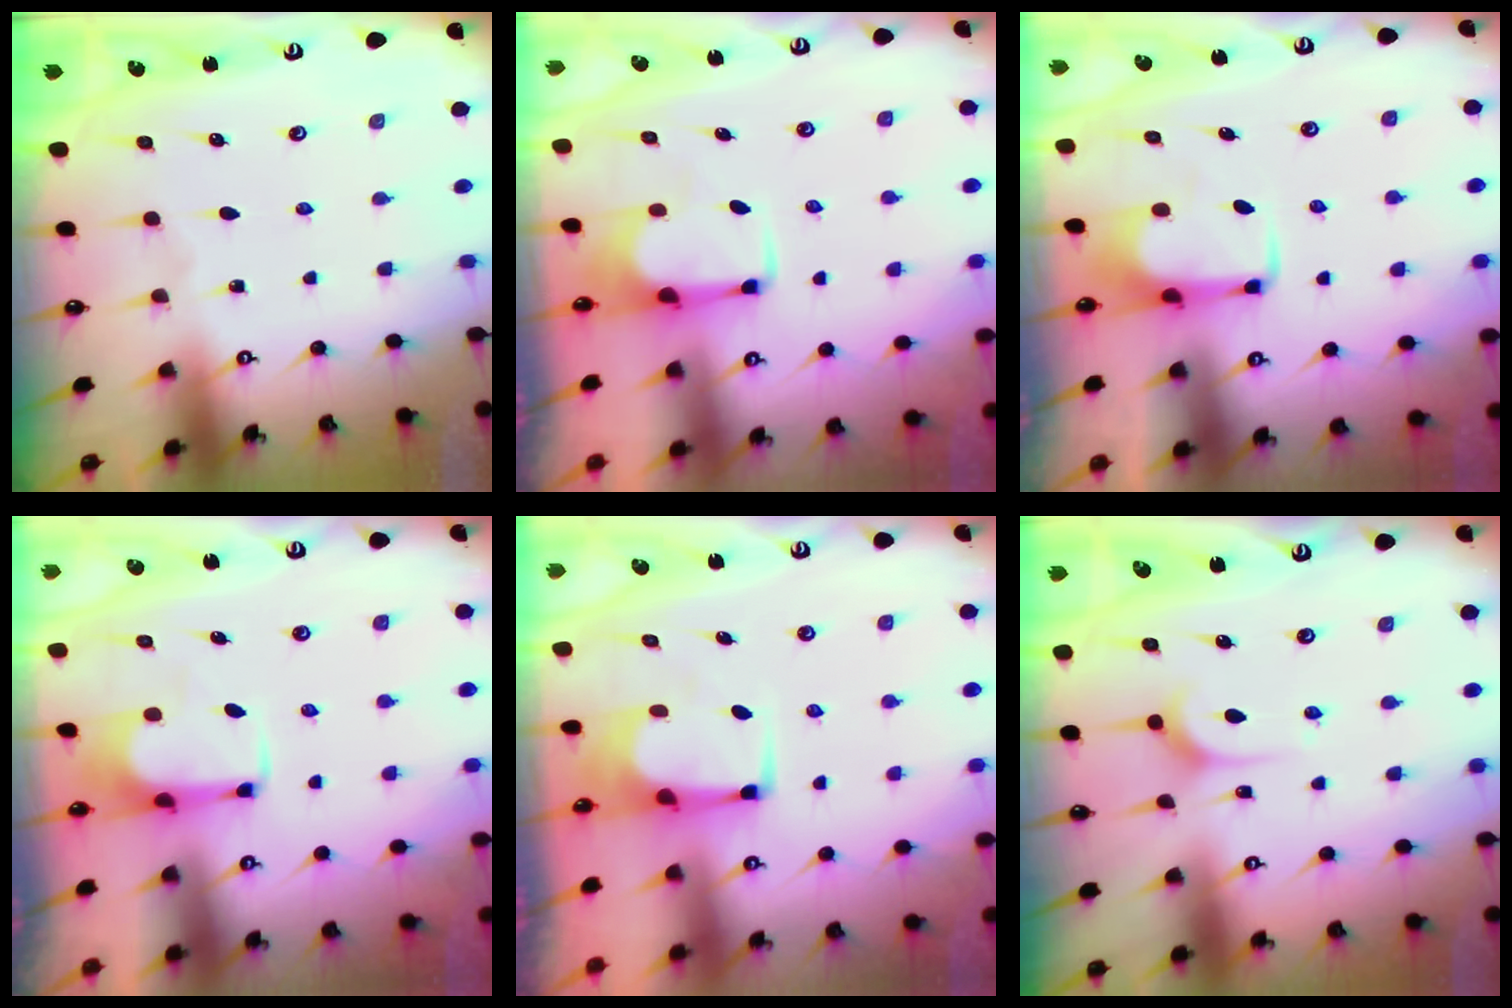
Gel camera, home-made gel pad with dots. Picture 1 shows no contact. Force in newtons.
{"total": 1.8, "press": 1.6, "slide": 0.7}
{"total": 2.0, "press": 1.9, "slide": 0.4}
{"total": 0.9, "press": 0.2, "slide": 0.9}
{"total": 6.1, "press": 6.1, "slide": 0.4}
{"total": 6.0, "press": 6.0, "slide": 0.6}